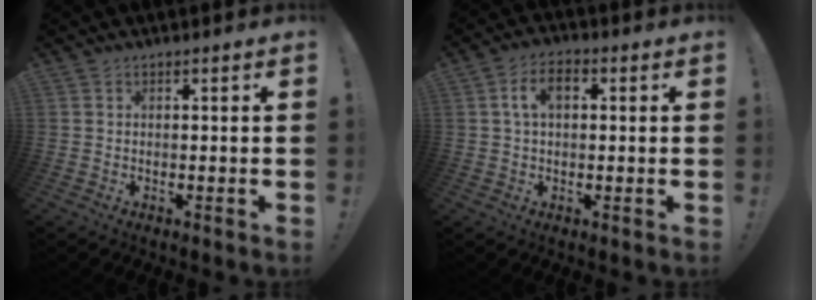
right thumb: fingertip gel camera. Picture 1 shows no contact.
{"total": 7.0, "force": [1.4, 4.2, 5.4], "torque": [-0.096, 0.008, 0.024]}